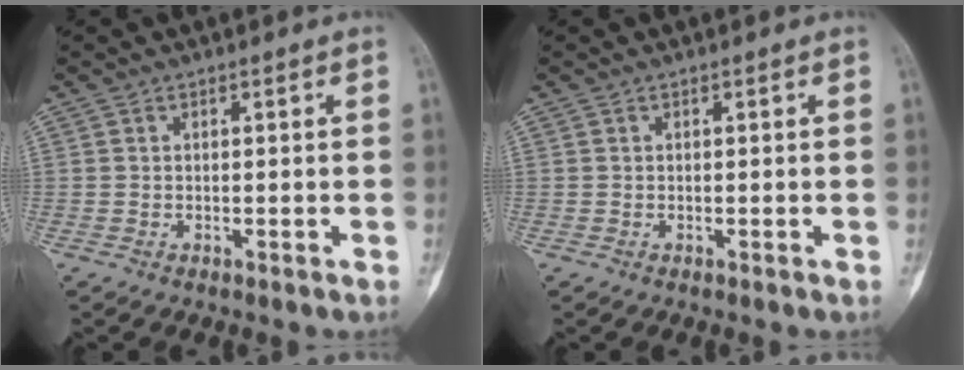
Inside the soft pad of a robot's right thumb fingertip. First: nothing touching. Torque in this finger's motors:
{"motor_torque": [0.01, 0.01, 0.00, 0.00, 0.00]}